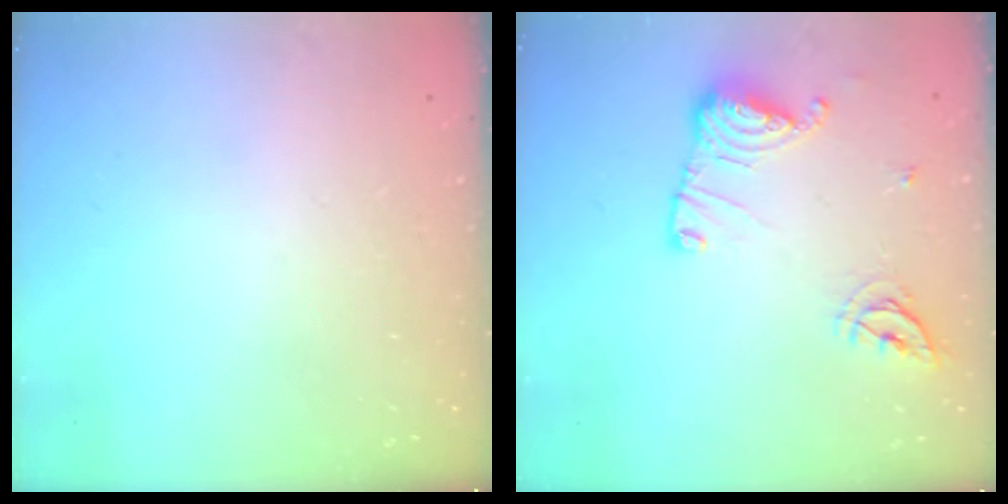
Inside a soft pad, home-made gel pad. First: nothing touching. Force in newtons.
{"total": 12.8, "press": 12.8, "slide": 0.5}